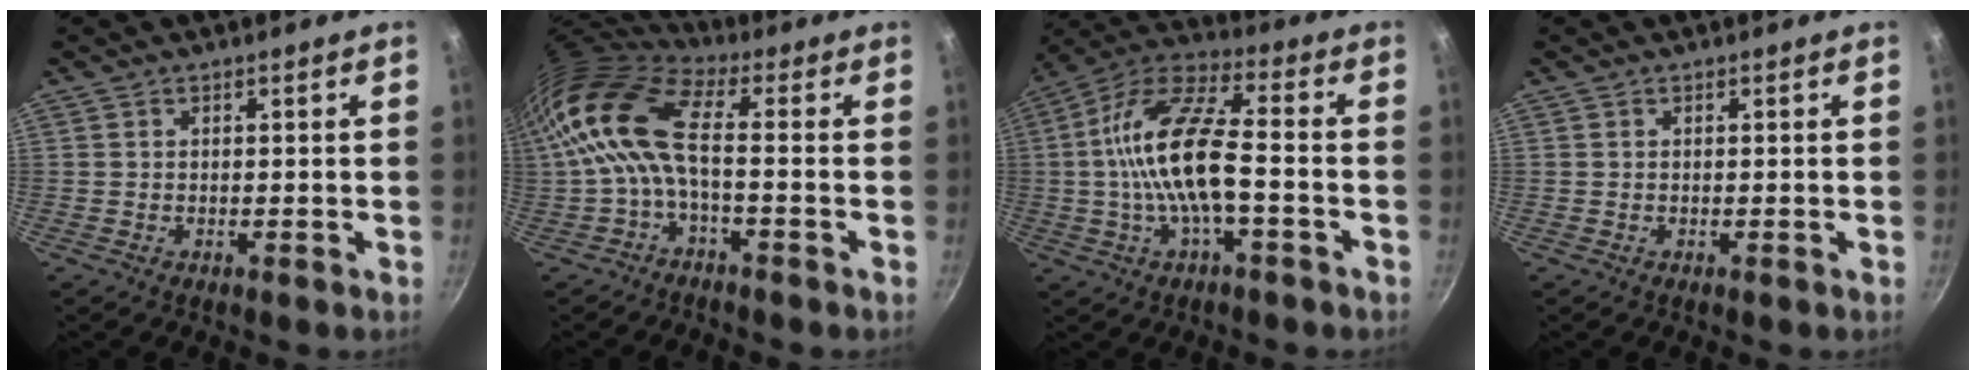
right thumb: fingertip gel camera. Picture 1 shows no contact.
{"total": 11.5, "force": [-0.4, 4.6, 10.6], "torque": [-0.222, 0.019, -0.021]}
{"total": 16.1, "force": [-2.1, 6.0, 14.8], "torque": [-0.280, 0.041, -0.056]}
{"total": 0.0}